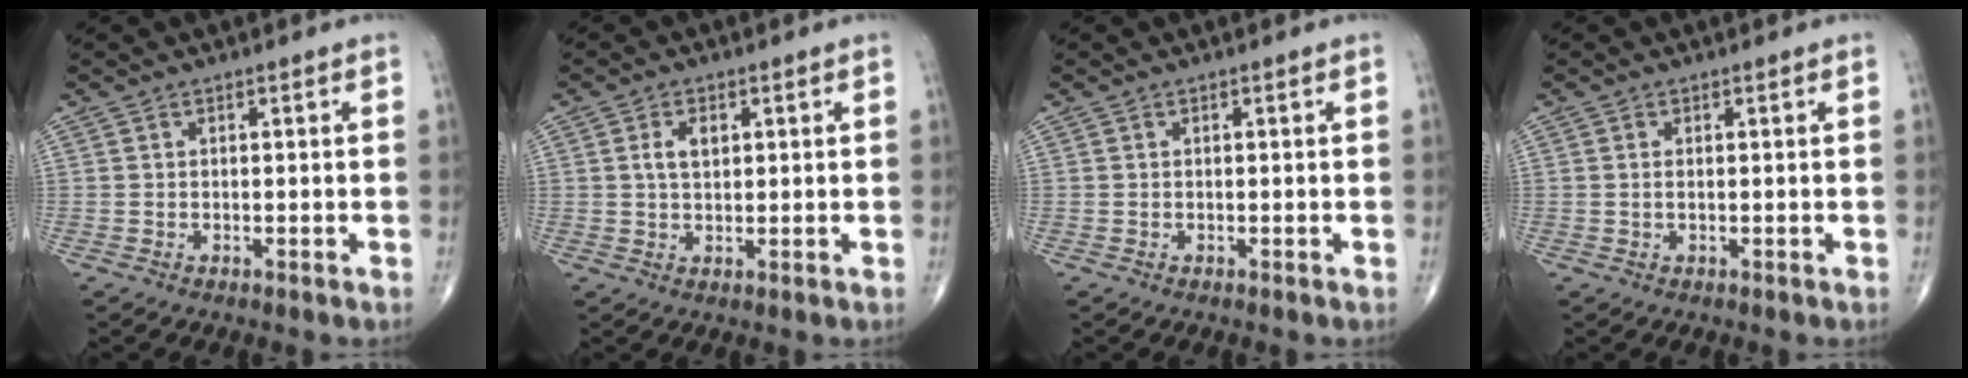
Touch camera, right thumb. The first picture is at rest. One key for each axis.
{"total": 3.5, "fx": 1.0, "fy": 2.0, "fz": 2.7, "tx": -0.044, "ty": 0.000, "tz": 0.019}
{"total": 0.0}
{"total": 0.7, "fx": 0.1, "fy": 0.3, "fz": 0.7, "tx": -0.018, "ty": 0.000, "tz": 0.003}